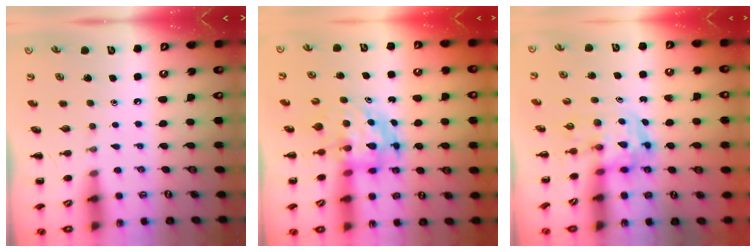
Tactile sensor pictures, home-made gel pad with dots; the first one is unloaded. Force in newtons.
{"total": 5.0, "press": 4.8, "slide": 1.3}
{"total": 3.7, "press": 3.6, "slide": 0.6}